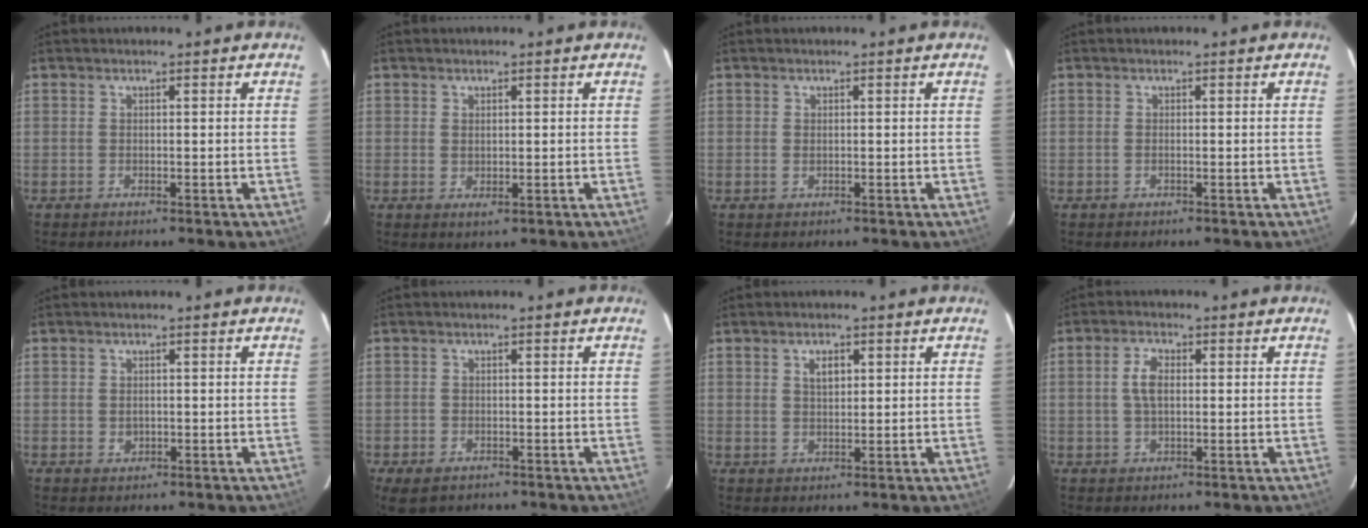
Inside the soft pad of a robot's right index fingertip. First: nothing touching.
{"total": 1.3, "force": [0.2, 0.8, 1.0], "torque": [-0.017, -0.005, 0.003]}
{"total": 0.5, "force": [0.0, 0.3, 0.4], "torque": [-0.010, 0.000, 0.002]}
{"total": 0.0}
{"total": 1.3, "force": [-0.1, 1.1, 0.7], "torque": [-0.008, 0.003, -0.001]}
{"total": 4.8, "force": [-3.1, 2.9, 2.2], "torque": [-0.052, -0.015, -0.050]}
{"total": 2.6, "force": [1.1, 1.5, 1.8], "torque": [-0.030, 0.005, 0.019]}
{"total": 3.8, "force": [0.3, 2.0, 3.3], "torque": [-0.067, 0.007, 0.008]}